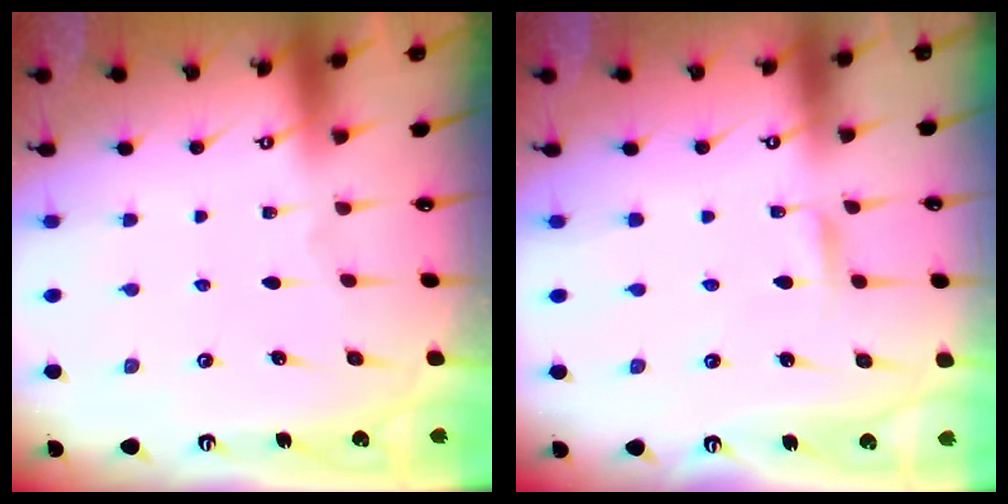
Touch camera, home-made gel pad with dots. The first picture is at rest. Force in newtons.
{"total": 1.6, "press": 1.6, "slide": 0.2}